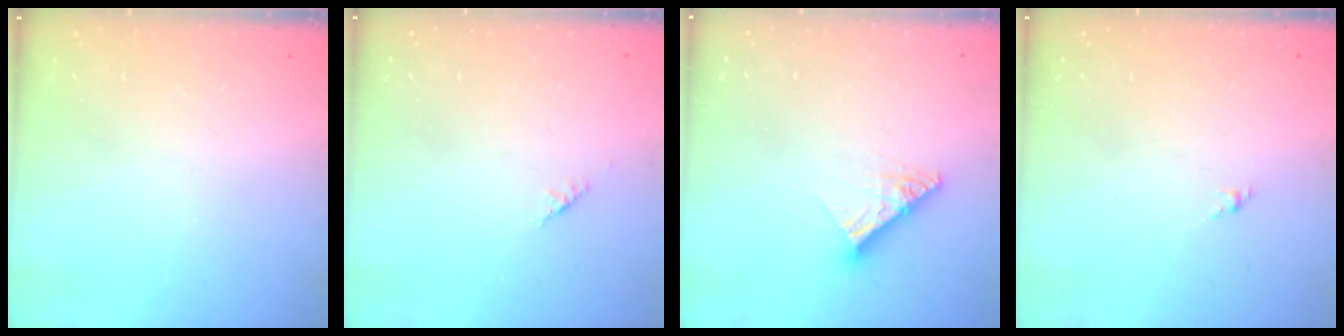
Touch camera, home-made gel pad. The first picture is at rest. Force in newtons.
{"total": 1.4, "press": 1.3, "slide": 0.5}
{"total": 10.0, "press": 9.9, "slide": 1.1}
{"total": 1.6, "press": 1.5, "slide": 0.6}